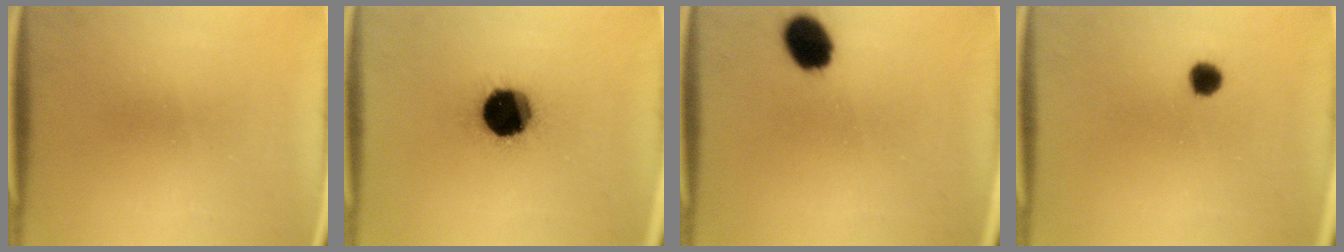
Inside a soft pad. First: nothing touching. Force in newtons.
{"total": 19.0}
{"total": 8.4}
{"total": 3.0}